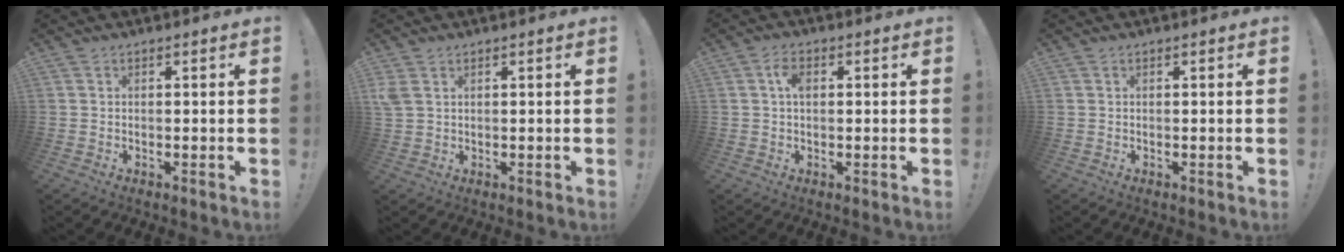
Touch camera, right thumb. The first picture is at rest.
{"total": 3.5, "force": [1.5, 2.2, 2.2], "torque": [-0.049, -0.002, 0.029]}
{"total": 3.8, "force": [0.9, 2.2, 3.0], "torque": [-0.049, 0.004, 0.012]}
{"total": 0.0}